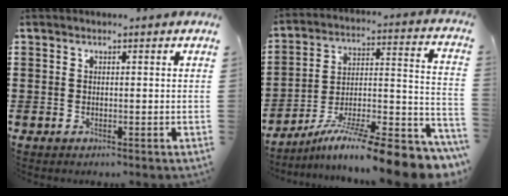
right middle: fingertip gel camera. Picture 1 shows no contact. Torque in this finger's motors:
{"motor_torque": [2.14, 0.00, 1.05, 0.21]}